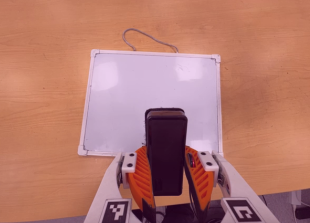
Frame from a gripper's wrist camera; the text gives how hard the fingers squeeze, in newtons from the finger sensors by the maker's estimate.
{"total": 7.7, "left": 6.3, "right": 9.0}